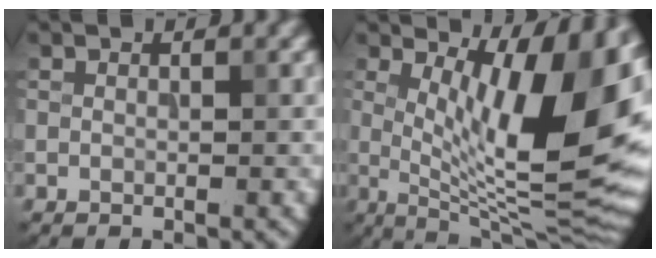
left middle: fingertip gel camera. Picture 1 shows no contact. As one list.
[{"total": 13.8, "force": [2.9, 4.6, 12.7], "torque": [-0.166, -0.014, 0.051]}]